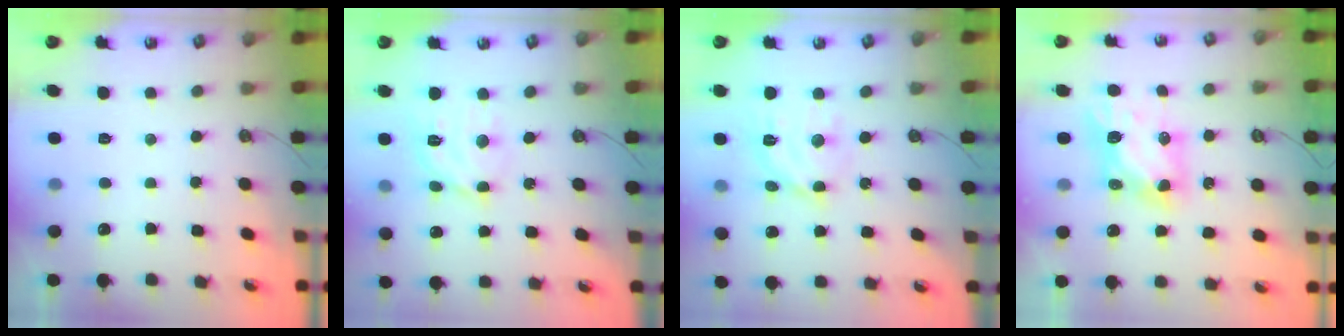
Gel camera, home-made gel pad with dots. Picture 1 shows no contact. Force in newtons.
{"total": 12.6, "press": 12.6, "slide": 1.1}
{"total": 12.7, "press": 12.6, "slide": 1.1}
{"total": 7.5, "press": 7.5, "slide": 0.8}